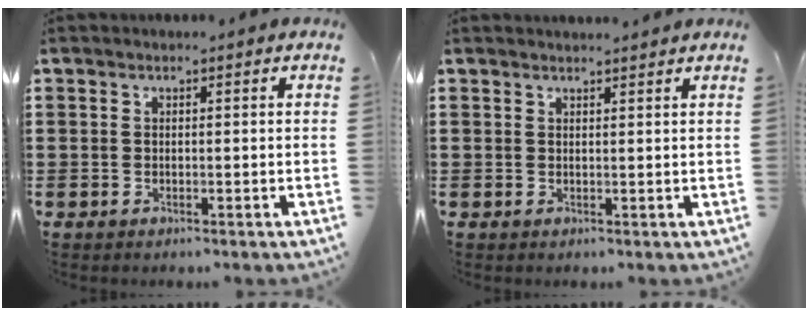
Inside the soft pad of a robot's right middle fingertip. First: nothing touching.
{"total": 1.1, "force": [1.1, -0.1, 0.2], "torque": [0.003, -0.004, 0.019]}